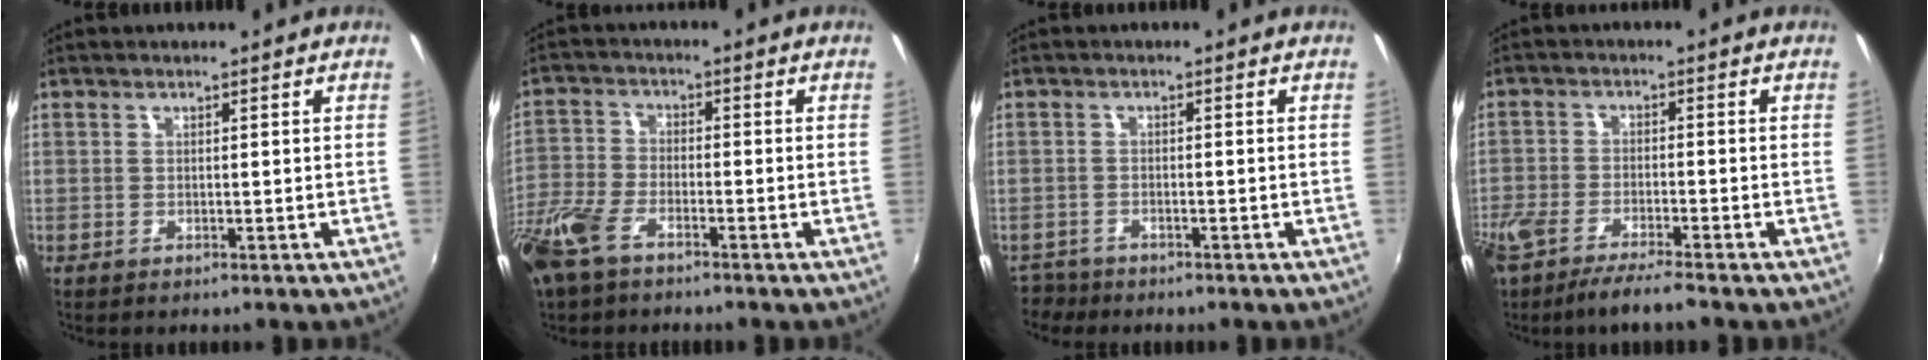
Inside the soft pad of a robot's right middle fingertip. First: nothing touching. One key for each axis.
{"total": 10.4, "fx": -7.1, "fy": 4.2, "fz": 6.4, "tx": -0.159, "ty": -0.014, "tz": -0.153}
{"total": 3.9, "fx": -3.4, "fy": 2.0, "fz": 0.6, "tx": -0.027, "ty": -0.007, "tz": -0.063}
{"total": 9.3, "fx": -7.5, "fy": 1.4, "fz": 5.3, "tx": -0.131, "ty": -0.033, "tz": -0.137}